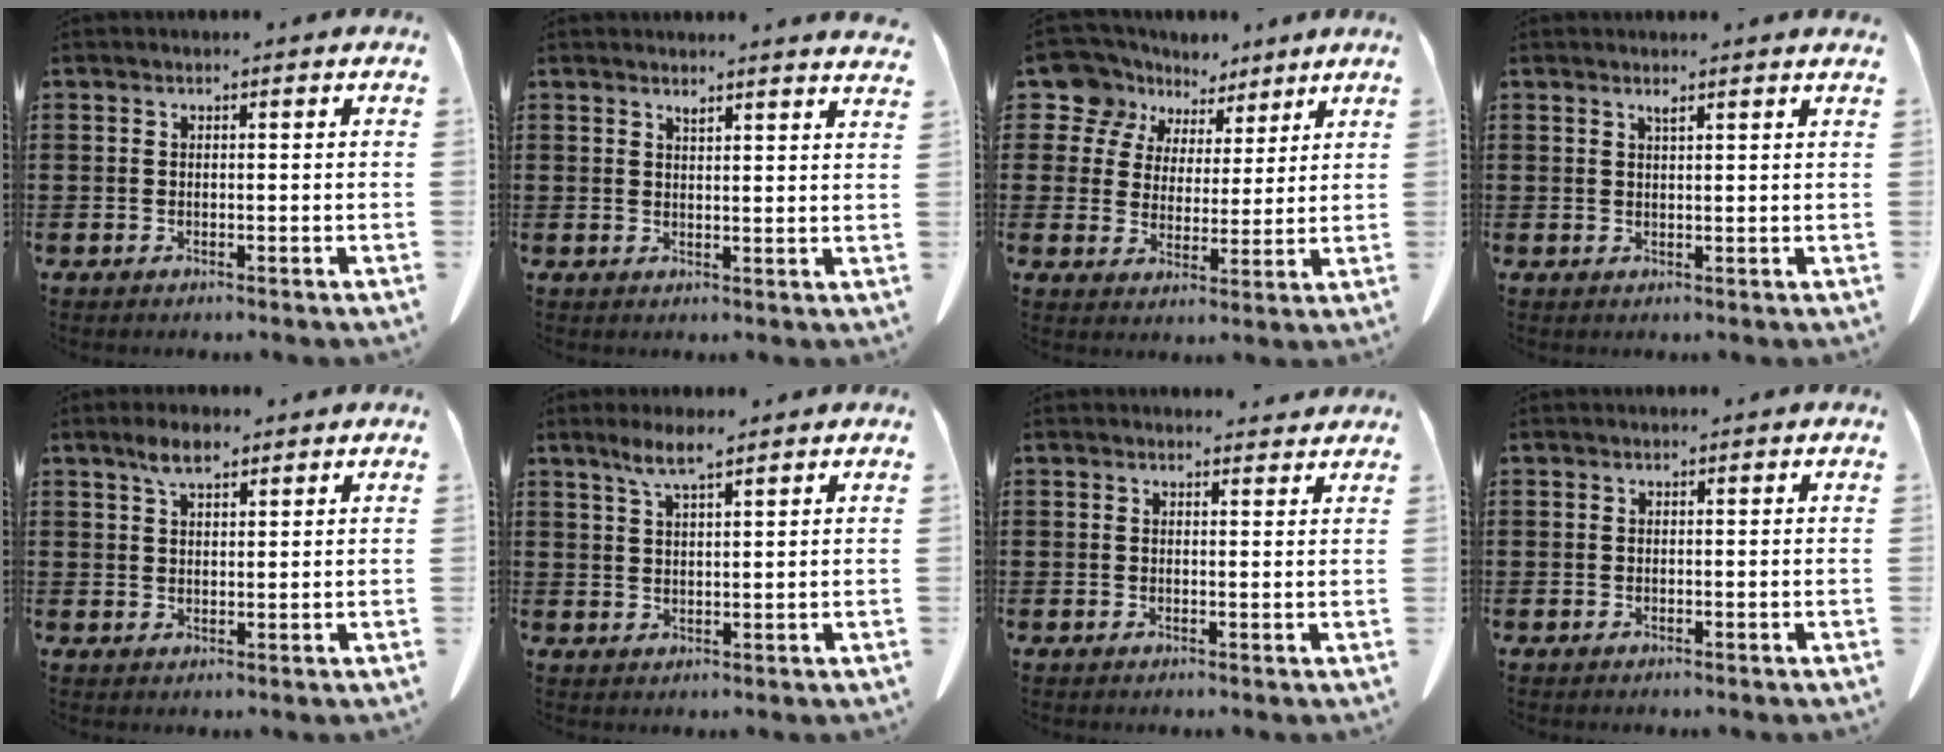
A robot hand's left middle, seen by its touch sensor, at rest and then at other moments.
{"total": 2.5, "force": [2.5, -0.4, 0.3], "torque": [-0.010, -0.009, 0.046]}
{"total": 9.1, "force": [6.8, 5.8, 1.8], "torque": [-0.079, -0.023, 0.129]}
{"total": 1.4, "force": [1.1, -0.1, 0.7], "torque": [-0.015, -0.002, 0.021]}
{"total": 4.0, "force": [2.7, 1.3, 2.6], "torque": [-0.056, 0.004, 0.049]}
{"total": 4.3, "force": [2.9, 0.5, 3.1], "torque": [-0.068, 0.001, 0.052]}
{"total": 1.6, "force": [1.6, 0.3, 0.3], "torque": [-0.002, 0.000, 0.028]}
{"total": 0.0}